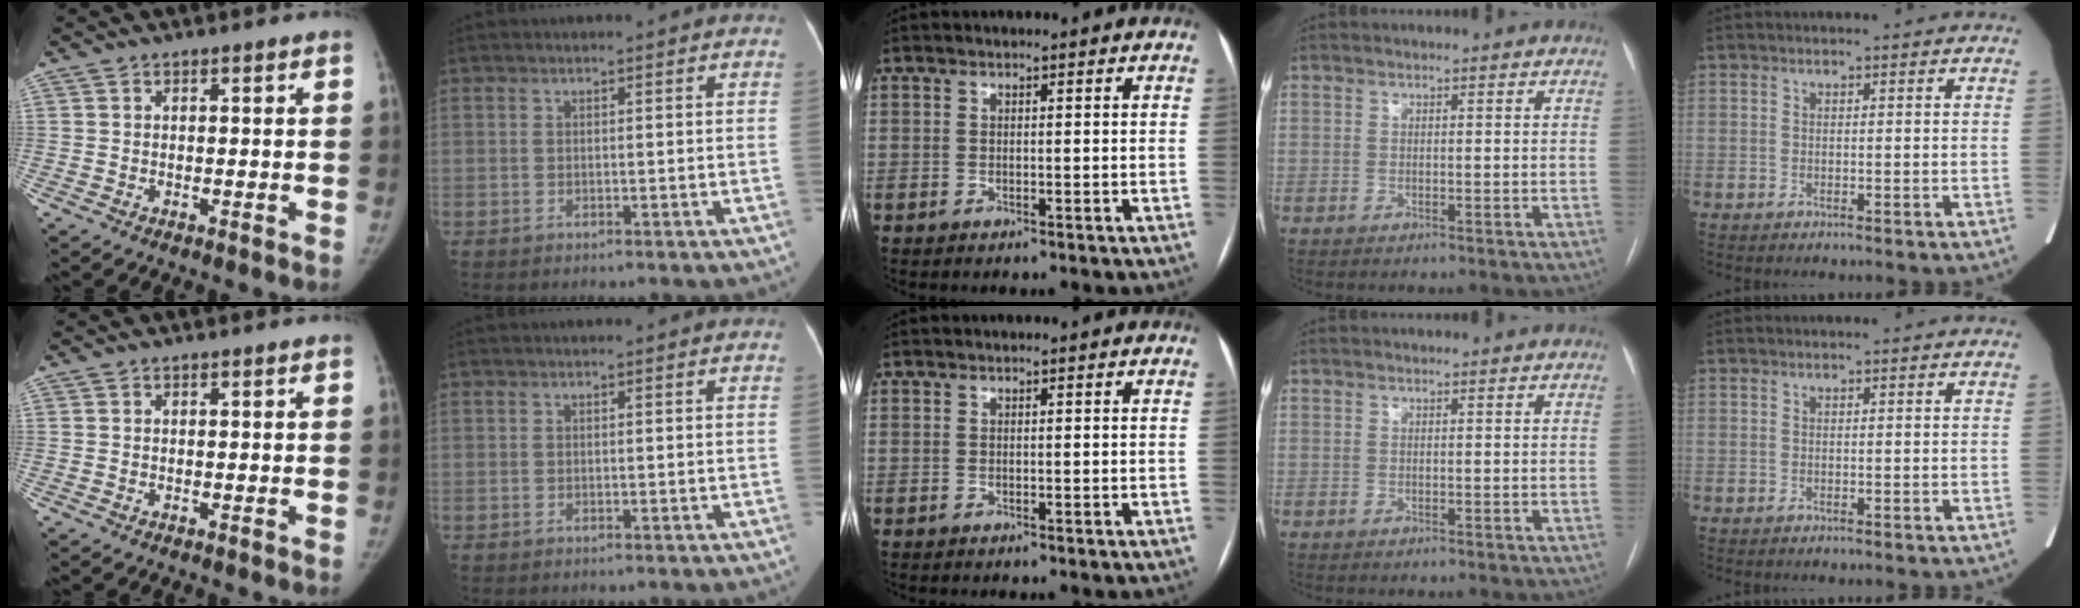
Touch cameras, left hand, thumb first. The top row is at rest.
{}